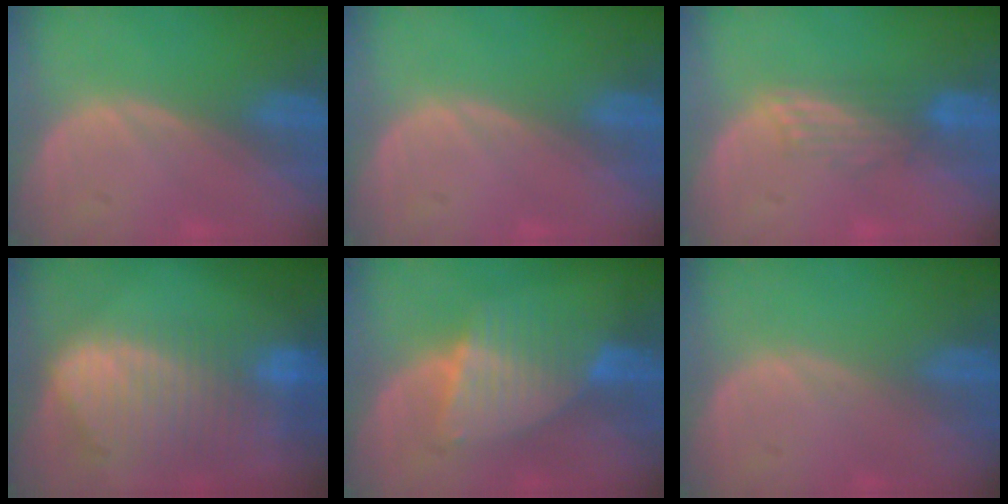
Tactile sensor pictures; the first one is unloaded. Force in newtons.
{"total": 0.0}
{"total": 2.7, "press": 2.7, "slide": 0.4}
{"total": 10.4, "press": 8.9, "slide": 5.4}
{"total": 6.1, "press": 6.1, "slide": 0.5}
{"total": 0.0}